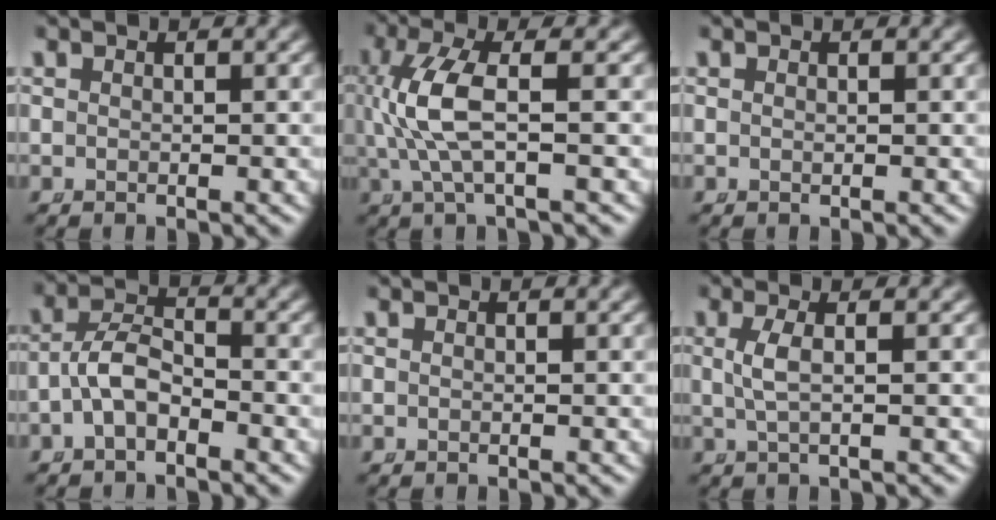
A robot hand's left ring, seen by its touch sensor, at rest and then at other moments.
{"total": 5.1, "force": [0.2, 1.4, 4.9], "torque": [-0.117, 0.000, 0.011]}
{"total": 0.0}
{"total": 3.2, "force": [-1.7, 1.8, 2.1], "torque": [-0.045, -0.009, -0.027]}
{"total": 0.0}
{"total": 1.9, "force": [0.0, -0.1, 1.9], "torque": [-0.048, -0.005, 0.009]}